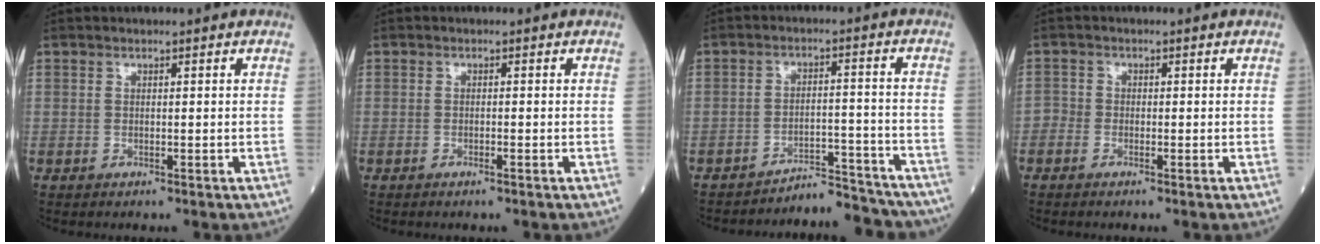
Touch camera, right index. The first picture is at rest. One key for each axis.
{"total": 0.6, "fx": -0.3, "fy": -0.1, "fz": 0.6, "tx": -0.014, "ty": 0.001, "tz": -0.002}
{"total": 9.1, "fx": -9.0, "fy": 1.6, "fz": -0.1, "tx": 0.022, "ty": 0.038, "tz": -0.122}
{"total": 1.1, "fx": -0.7, "fy": 0.8, "fz": 0.4, "tx": -0.005, "ty": 0.003, "tz": -0.016}